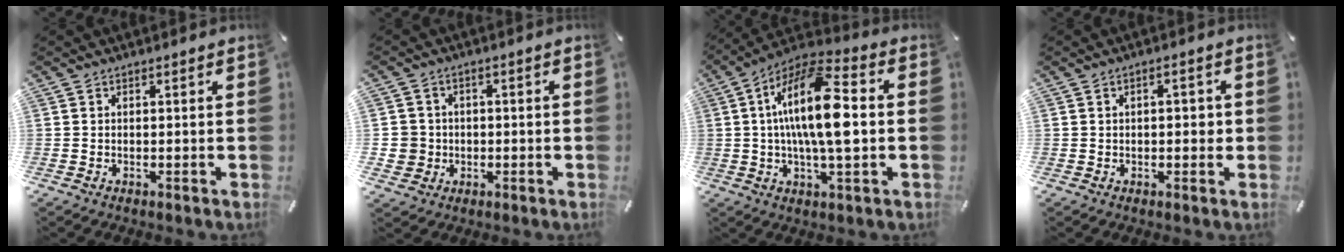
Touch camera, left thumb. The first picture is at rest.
{"total": 5.3, "force": [-0.8, 5.2, 0.5], "torque": [-0.015, 0.011, -0.013]}
{"total": 17.7, "force": [0.9, 6.3, 16.5], "torque": [-0.317, 0.001, 0.010]}
{"total": 2.9, "force": [-0.1, 1.5, 2.4], "torque": [-0.037, 0.005, -0.006]}